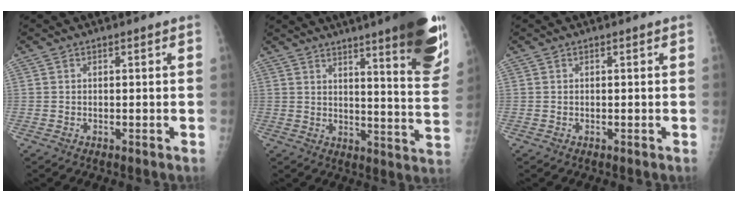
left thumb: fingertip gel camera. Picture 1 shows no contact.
{"total": 20.4, "force": [12.9, 2.7, 15.6], "torque": [-0.183, -0.067, 0.164]}
{"total": 0.0}